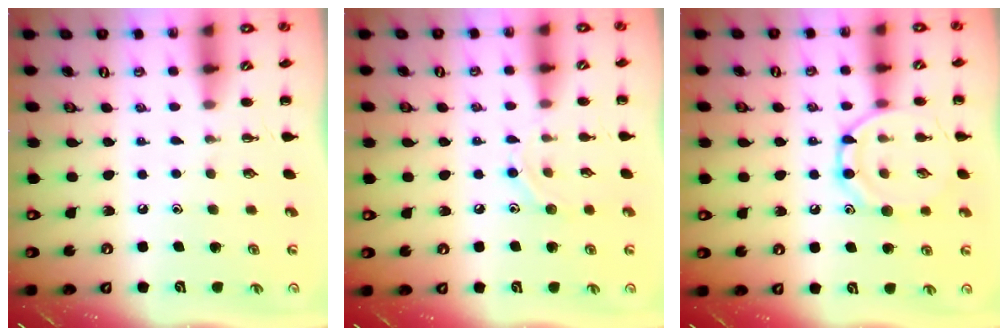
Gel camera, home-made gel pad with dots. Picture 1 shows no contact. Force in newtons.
{"total": 6.6, "press": 6.5, "slide": 1.1}
{"total": 11.7, "press": 11.7, "slide": 0.7}